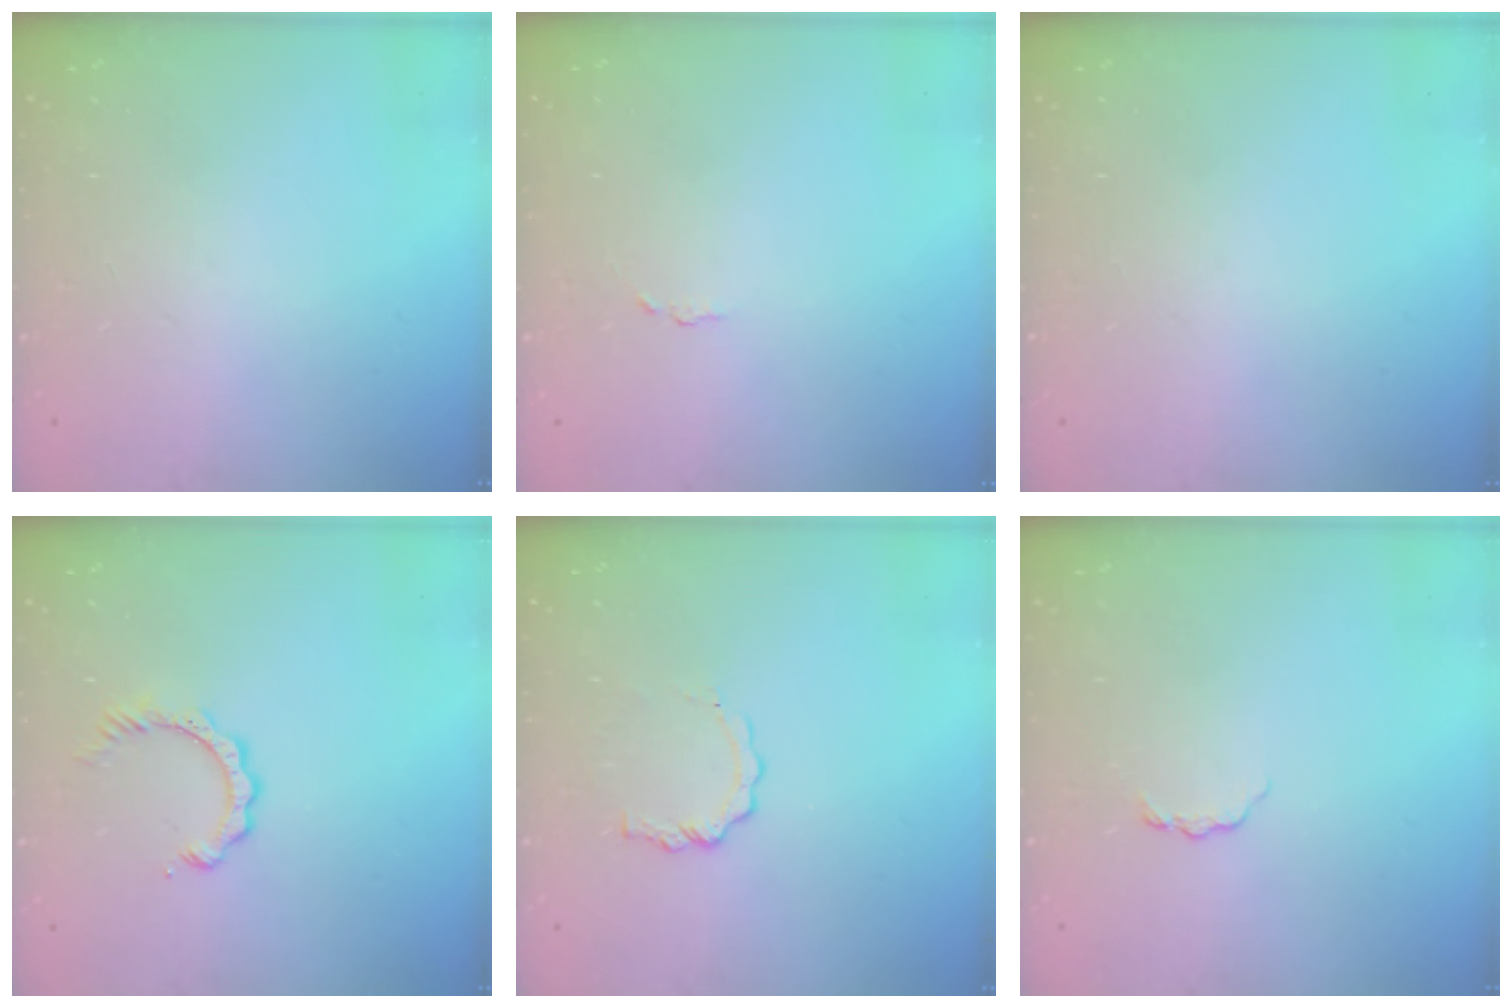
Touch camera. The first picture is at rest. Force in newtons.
{"total": 1.7, "press": 1.7, "slide": 0.1}
{"total": 0.0}
{"total": 4.7, "press": 4.7, "slide": 0.3}
{"total": 4.8, "press": 4.7, "slide": 0.4}
{"total": 3.6, "press": 3.5, "slide": 0.5}